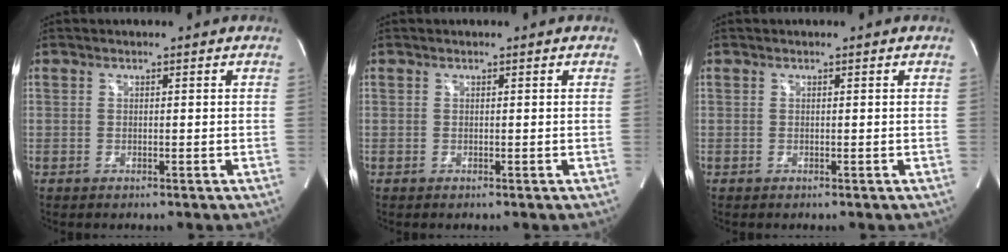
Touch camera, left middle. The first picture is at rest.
{"total": 0.0}
{"total": 0.0}